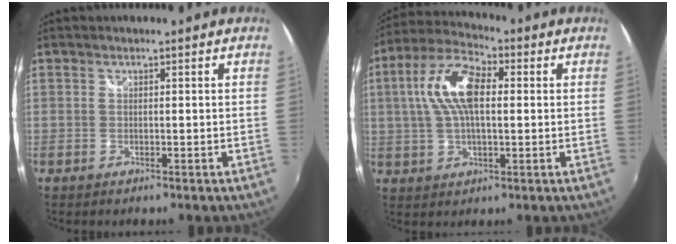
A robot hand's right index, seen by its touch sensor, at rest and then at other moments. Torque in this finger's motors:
{"motor_torque": [0.81, 0.24, 0.64, 0.21]}